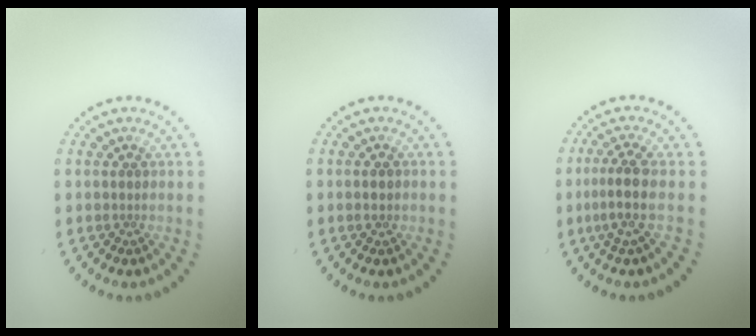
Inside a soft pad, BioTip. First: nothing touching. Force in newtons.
{"total": 1.4, "press": 1.4, "slide": 0.0}
{"total": 2.8, "press": 2.2, "slide": 1.7}